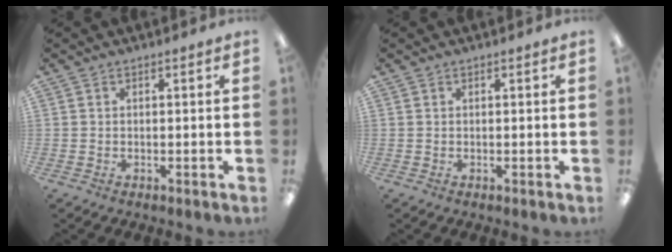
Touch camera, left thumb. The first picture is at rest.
{"total": 0.0}